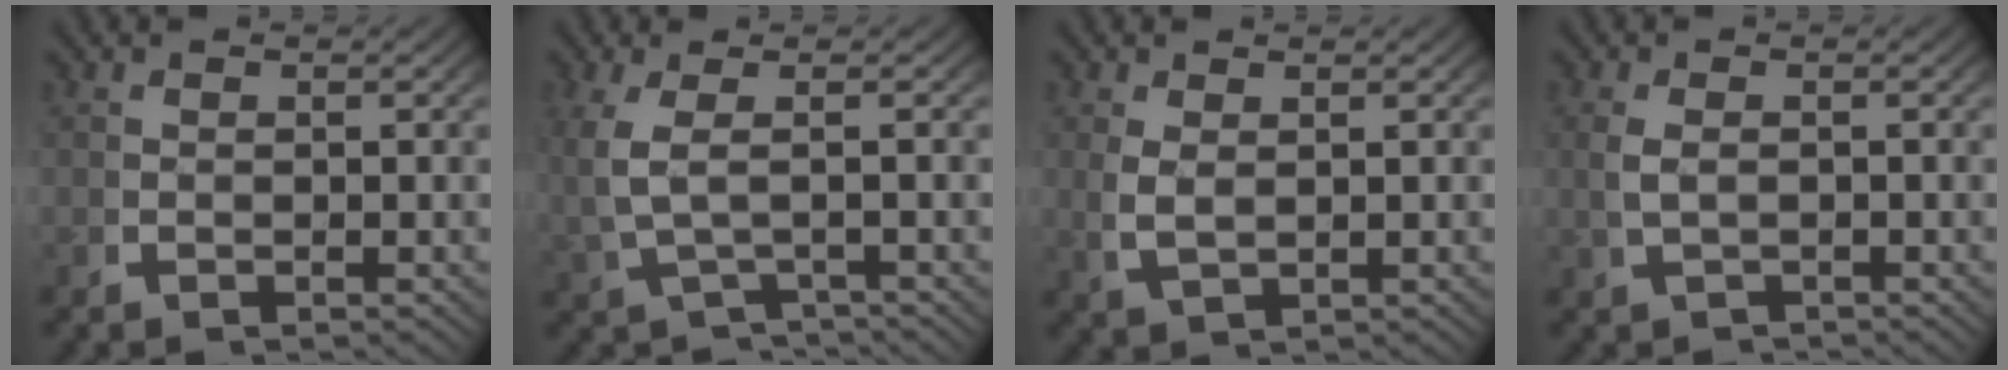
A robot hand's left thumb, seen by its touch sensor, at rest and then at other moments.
{"total": 3.6, "force": [-1.1, 1.5, 3.1], "torque": [-0.084, -0.009, 0.002]}
{"total": 2.2, "force": [0.7, 1.0, 1.8], "torque": [-0.051, -0.011, 0.029]}
{"total": 1.9, "force": [-1.0, 0.9, 1.3], "torque": [-0.036, -0.008, -0.005]}